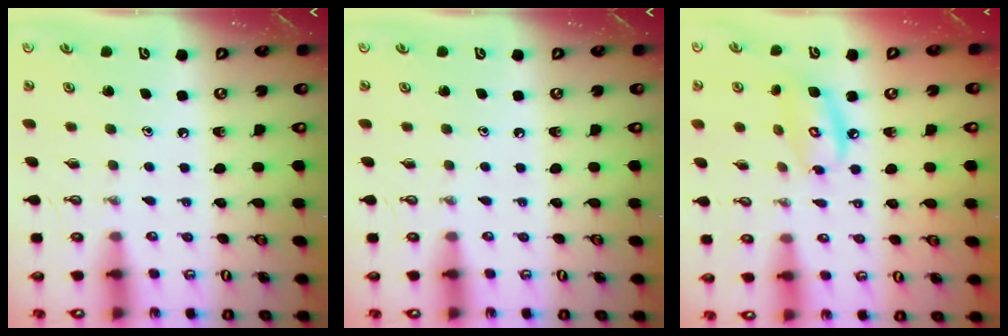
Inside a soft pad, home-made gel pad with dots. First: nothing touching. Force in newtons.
{"total": 0.0}
{"total": 8.8, "press": 8.8, "slide": 0.8}